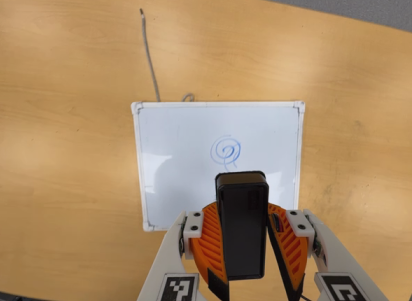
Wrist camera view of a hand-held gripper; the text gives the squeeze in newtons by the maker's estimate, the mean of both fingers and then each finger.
{"total": 7.6, "left": 8.4, "right": 6.9}